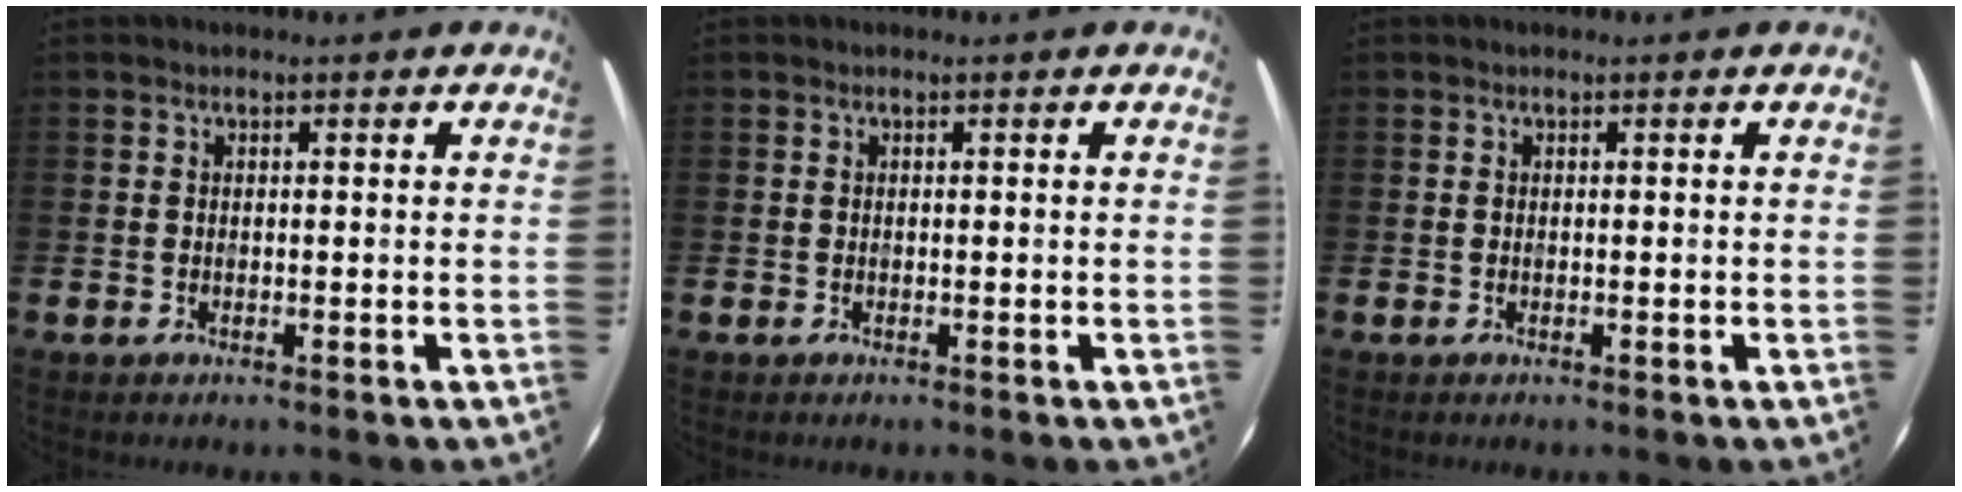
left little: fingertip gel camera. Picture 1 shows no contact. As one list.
[{"total": 0.0}, {"total": 0.0}]